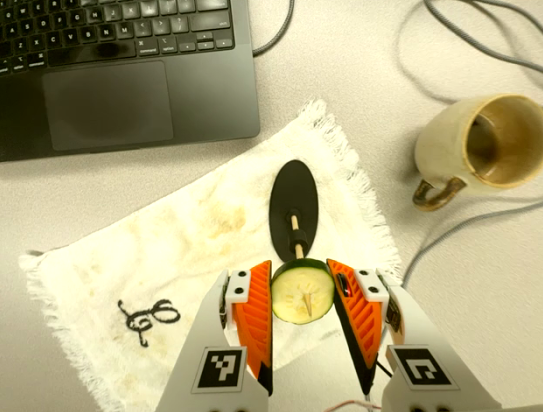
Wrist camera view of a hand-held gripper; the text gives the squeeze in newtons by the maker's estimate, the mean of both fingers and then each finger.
{"total": 9.1, "left": 8.8, "right": 9.3}